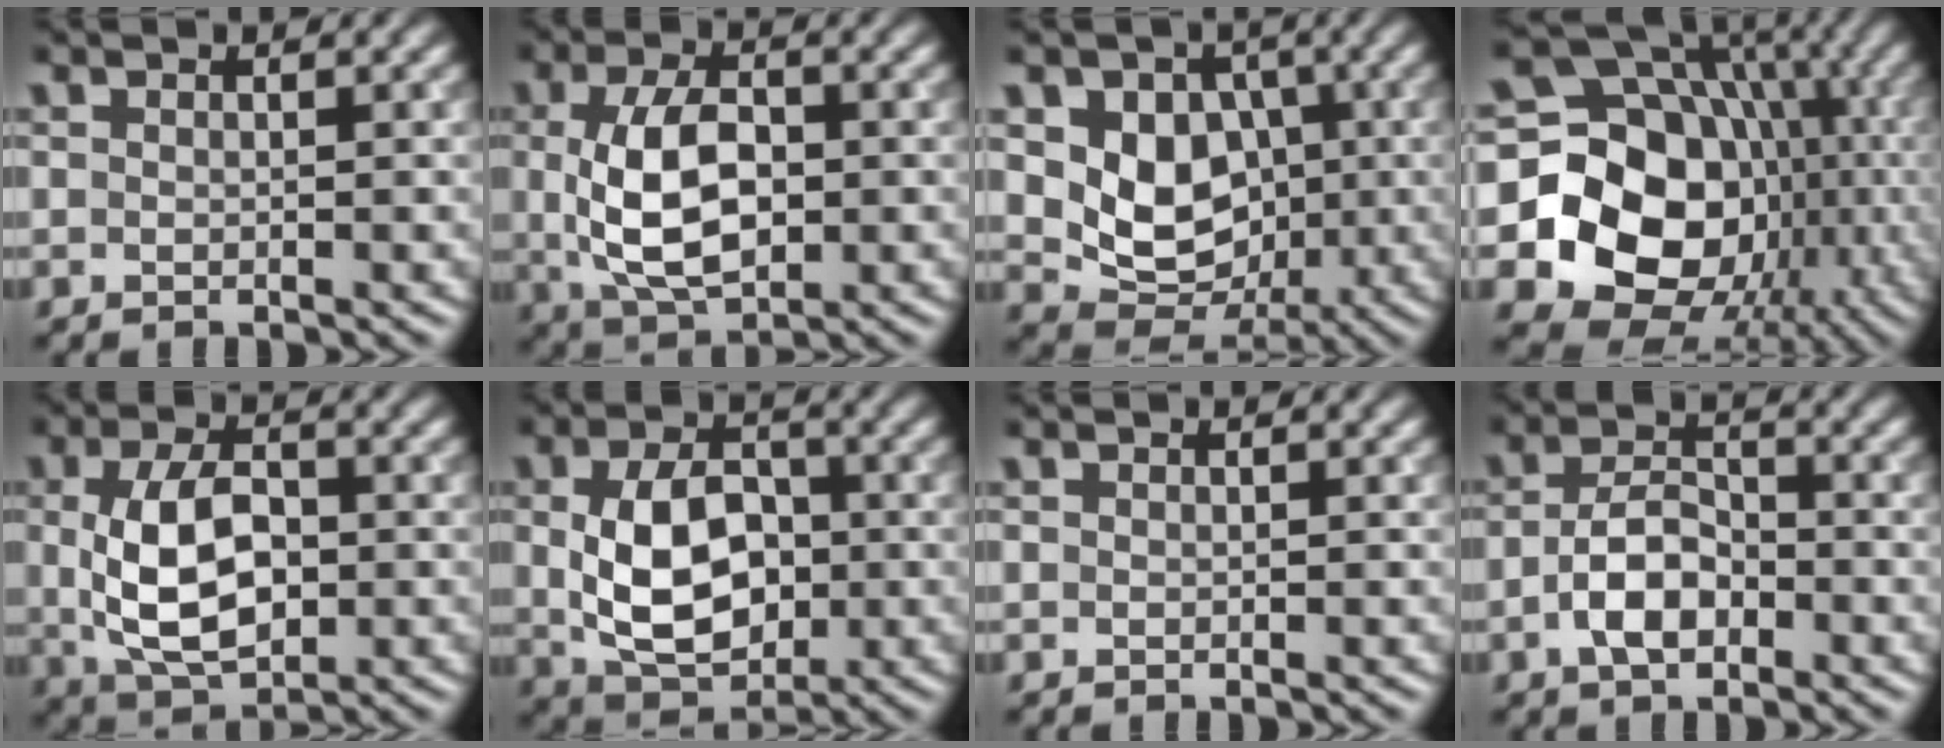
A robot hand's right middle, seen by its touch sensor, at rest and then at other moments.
{"total": 7.1, "force": [-0.2, 3.9, 5.9], "torque": [-0.120, -0.001, -0.003]}
{"total": 7.0, "force": [0.6, 5.7, 4.1], "torque": [-0.067, -0.010, 0.003]}
{"total": 19.1, "force": [-2.5, 16.3, 9.7], "torque": [-0.146, -0.008, -0.052]}
{"total": 7.2, "force": [-0.3, 4.1, 5.9], "torque": [-0.120, -0.003, -0.003]}
{"total": 8.0, "force": [-0.3, 5.3, 6.0], "torque": [-0.120, -0.004, -0.003]}
{"total": 0.0}
{"total": 4.0, "force": [-1.6, 2.2, 2.9], "torque": [-0.055, 0.005, -0.034]}